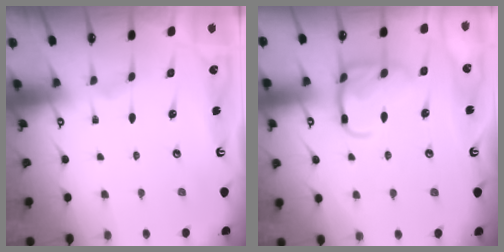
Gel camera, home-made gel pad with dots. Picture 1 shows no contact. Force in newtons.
{"total": 14.6, "press": 14.5, "slide": 1.2}